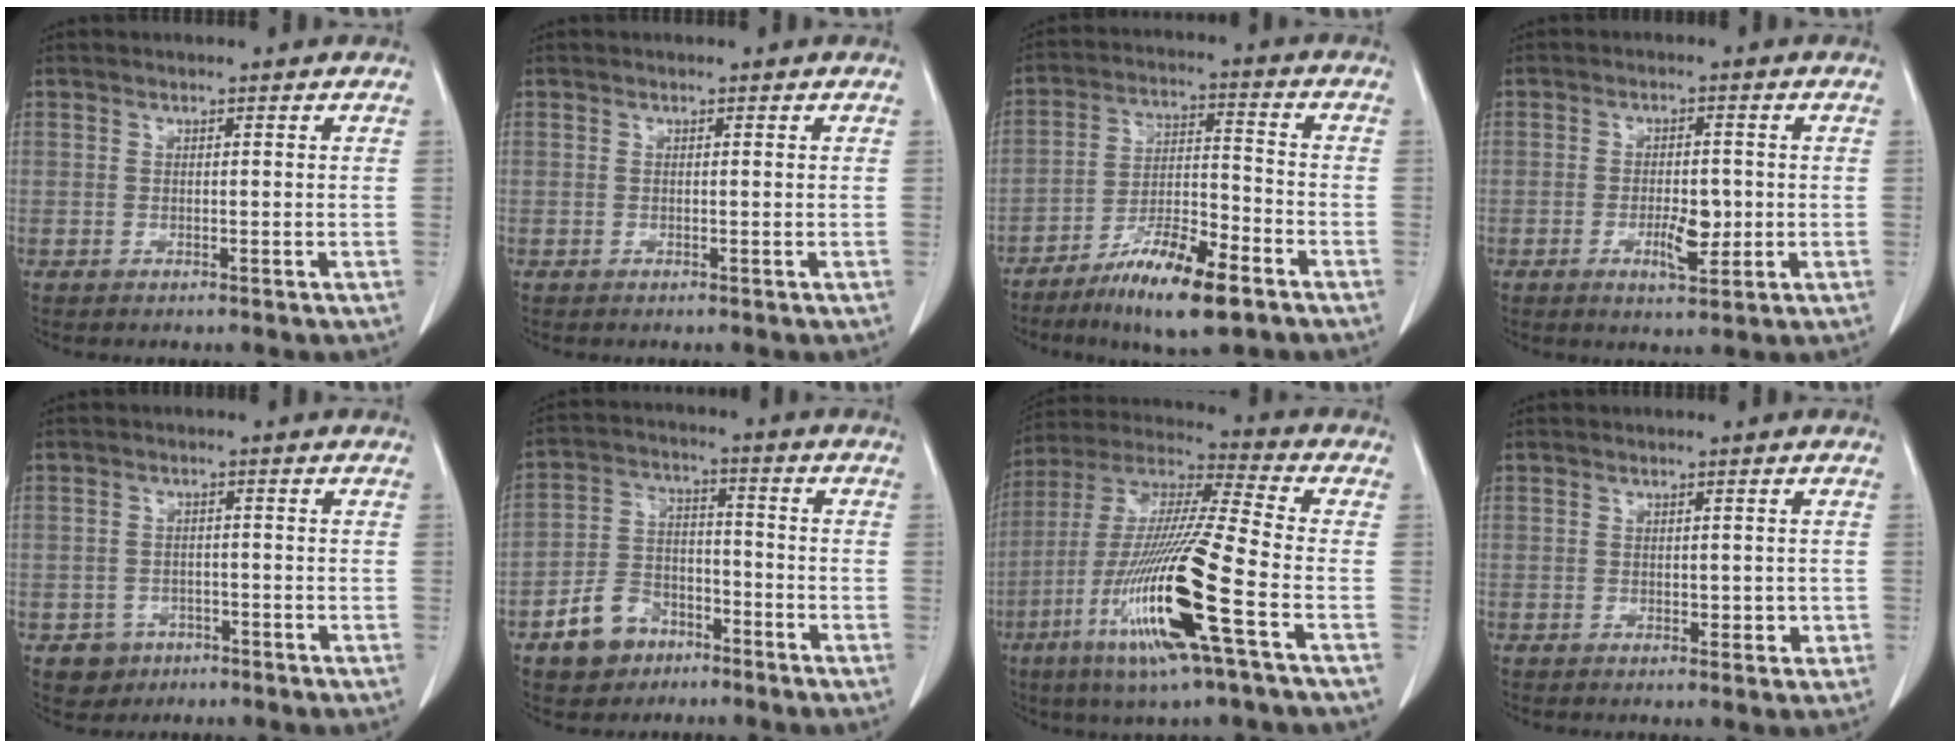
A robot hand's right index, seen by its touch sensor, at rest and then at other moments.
{"total": 0.0}
{"total": 12.3, "force": [-8.0, 2.2, 9.2], "torque": [-0.169, -0.015, -0.139]}
{"total": 4.7, "force": [-1.2, 1.7, 4.2], "torque": [-0.071, 0.000, -0.013]}
{"total": 3.7, "force": [-1.9, 3.2, 0.2], "torque": [0.003, 0.014, -0.025]}
{"total": 8.8, "force": [-5.3, 6.2, 3.4], "torque": [-0.075, 0.021, -0.088]}
{"total": 19.6, "force": [-7.4, 0.1, 18.1], "torque": [-0.389, -0.032, -0.147]}
{"total": 2.1, "force": [-0.2, 1.4, 1.5], "torque": [-0.017, 0.004, 0.004]}